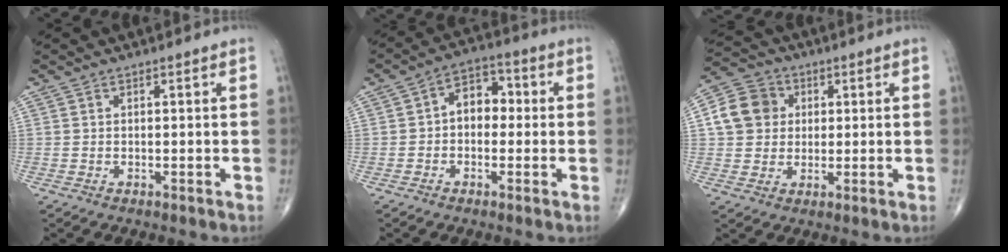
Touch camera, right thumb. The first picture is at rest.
{"total": 7.0, "force": [0.0, 4.9, 5.0], "torque": [-0.045, 0.028, -0.012]}
{"total": 9.4, "force": [1.6, 8.3, 4.0], "torque": [-0.058, 0.008, 0.018]}